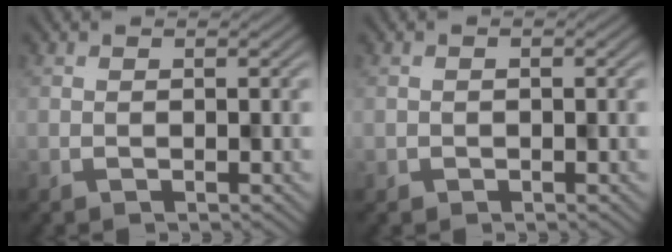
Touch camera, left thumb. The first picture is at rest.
{"total": 0.6, "force": [-0.1, 0.5, -0.2], "torque": [0.003, -0.001, -0.001]}